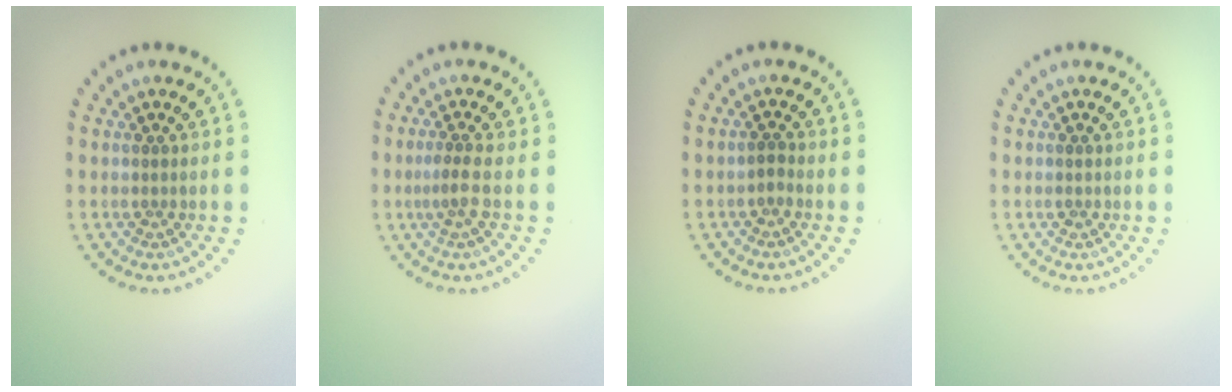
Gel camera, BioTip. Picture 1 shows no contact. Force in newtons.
{"total": 1.9, "press": 1.2, "slide": 1.4}
{"total": 0.6, "press": 0.6, "slide": 0.2}
{"total": 0.6, "press": 0.6, "slide": 0.2}